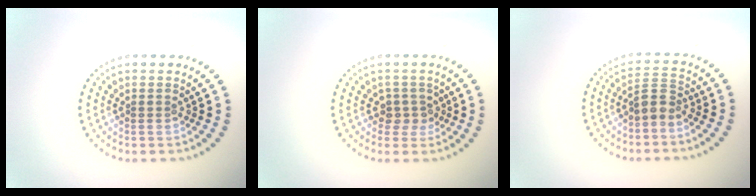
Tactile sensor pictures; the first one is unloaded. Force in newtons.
{"total": 1.9, "press": 1.6, "slide": 1.0}
{"total": 2.1, "press": 1.7, "slide": 1.2}